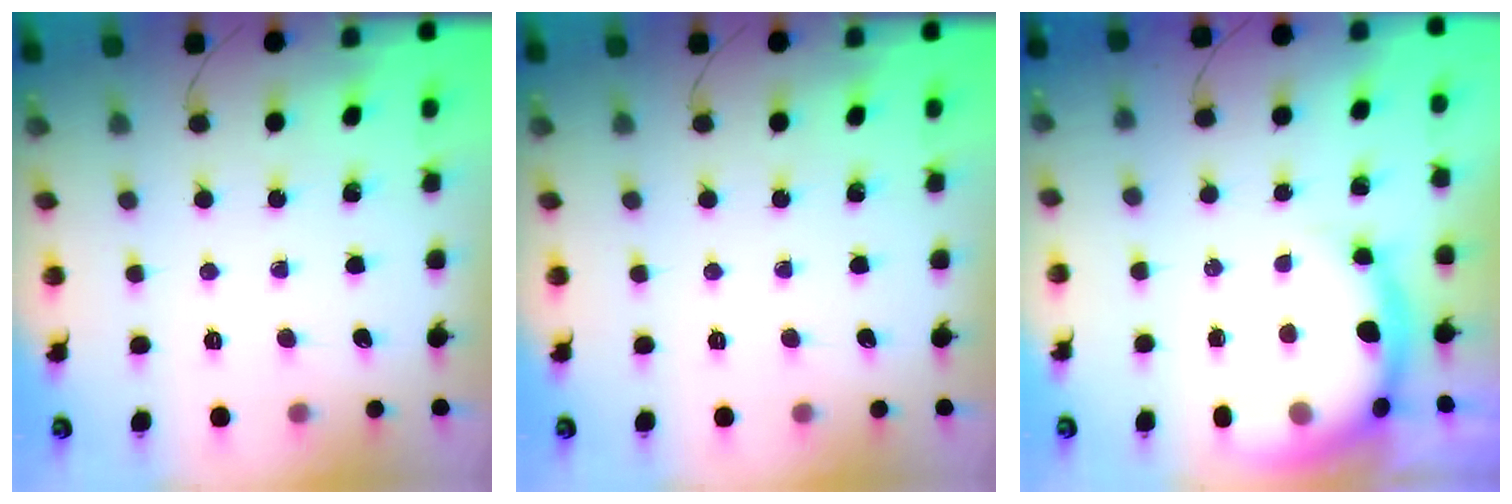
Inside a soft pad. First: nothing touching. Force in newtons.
{"total": 0.0}
{"total": 6.6, "press": 6.6, "slide": 0.7}